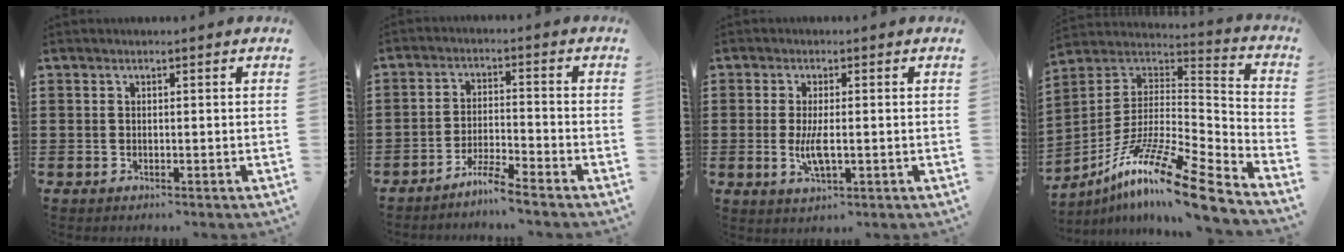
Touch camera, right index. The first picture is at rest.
{"total": 4.1, "force": [-3.8, -0.5, 1.3], "torque": [-0.031, -0.001, -0.078]}
{"total": 4.4, "force": [-0.6, 1.3, 4.2], "torque": [-0.093, -0.009, -0.016]}
{"total": 14.6, "force": [-10.4, 1.2, 10.1], "torque": [-0.178, 0.018, -0.191]}